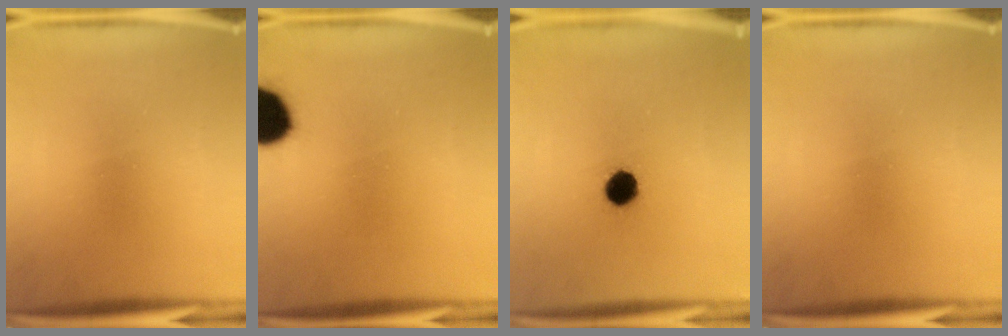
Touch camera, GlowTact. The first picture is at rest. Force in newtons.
{"total": 14.1}
{"total": 5.8}
{"total": 0.0}